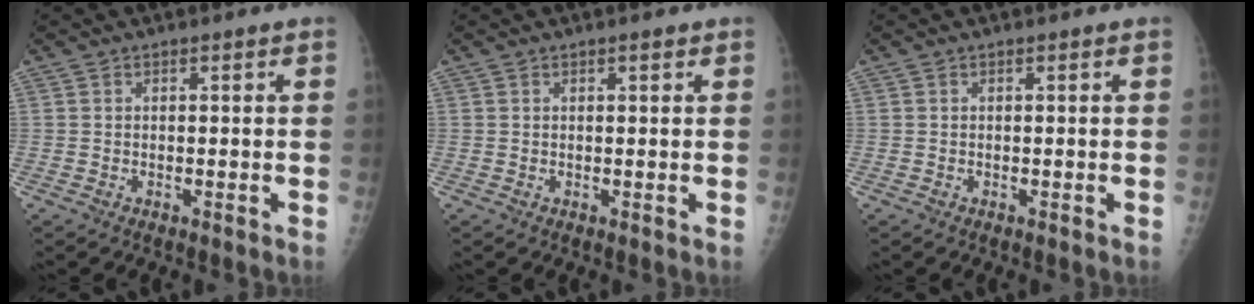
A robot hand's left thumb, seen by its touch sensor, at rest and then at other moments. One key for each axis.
{"total": 0.8, "fx": 0.6, "fy": 0.2, "fz": 0.6, "tx": -0.009, "ty": -0.001, "tz": 0.008}
{"total": 0.0}